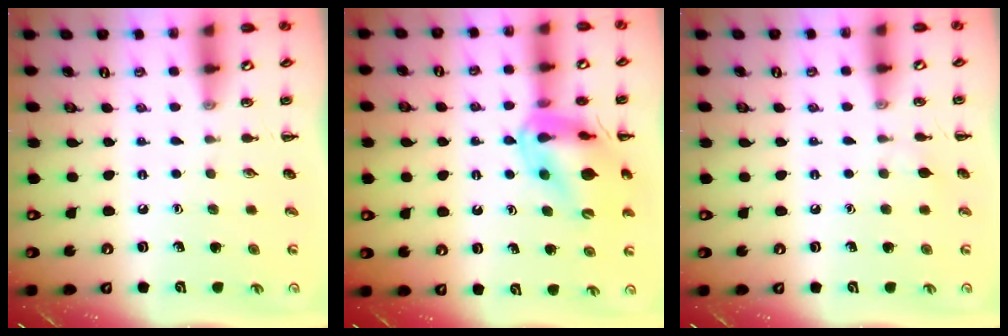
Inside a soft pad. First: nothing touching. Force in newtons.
{"total": 16.0, "press": 15.7, "slide": 3.3}
{"total": 3.0, "press": 2.9, "slide": 1.0}